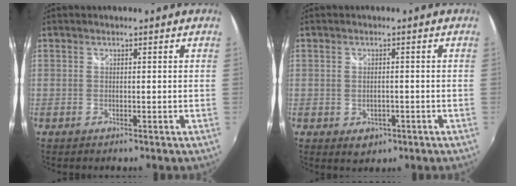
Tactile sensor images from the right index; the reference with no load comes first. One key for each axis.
{"total": 3.8, "fx": -1.4, "fy": 2.8, "fz": 2.1, "tx": -0.041, "ty": -0.007, "tz": -0.014}